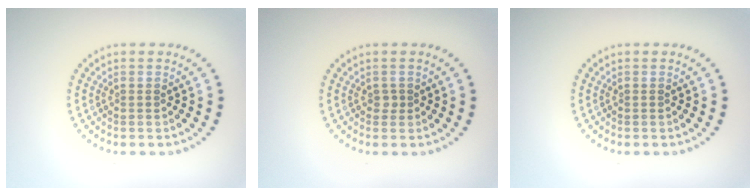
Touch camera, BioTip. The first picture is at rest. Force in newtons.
{"total": 0.6, "press": 0.5, "slide": 0.3}
{"total": 0.0}